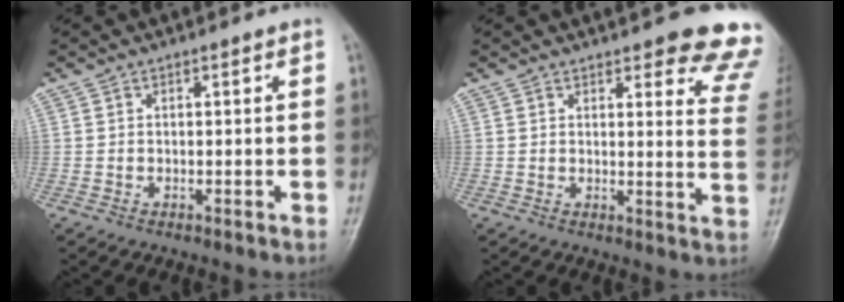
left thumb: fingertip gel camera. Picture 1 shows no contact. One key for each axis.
{"total": 13.9, "fx": 11.5, "fy": 3.7, "fz": 7.0, "tx": -0.033, "ty": -0.068, "tz": 0.105}